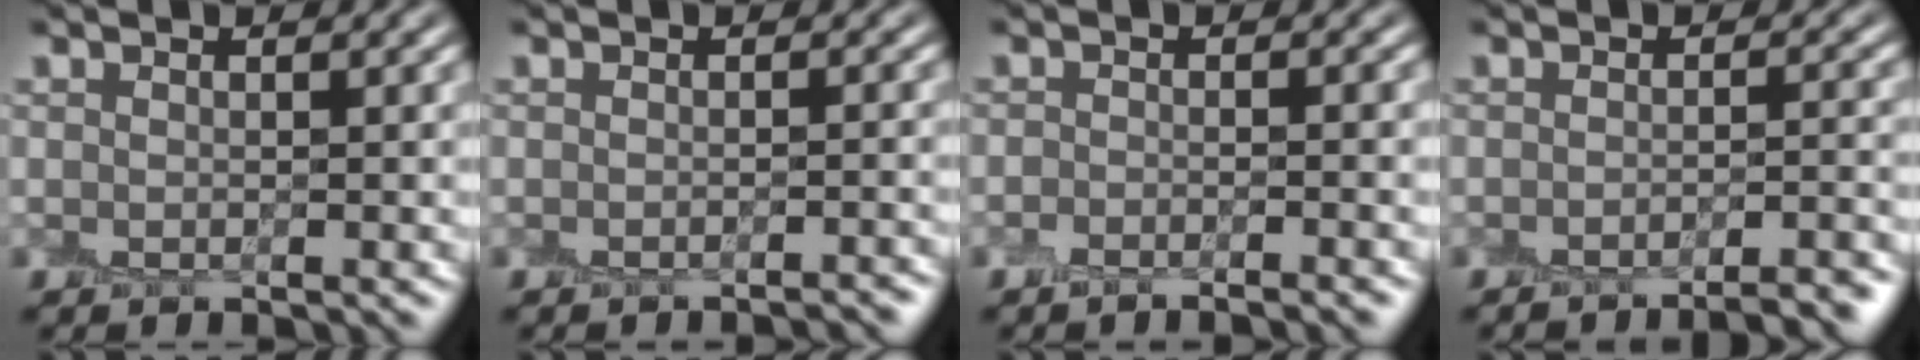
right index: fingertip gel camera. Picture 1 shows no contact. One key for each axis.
{"total": 1.8, "fx": -1.5, "fy": 0.3, "fz": 0.9, "tx": 0.003, "ty": 0.004, "tz": -0.019}
{"total": 2.5, "fx": -2.0, "fy": 0.5, "fz": 1.5, "tx": -0.012, "ty": 0.002, "tz": -0.033}
{"total": 4.4, "fx": -3.5, "fy": 0.8, "fz": 2.6, "tx": -0.026, "ty": 0.008, "tz": -0.049}